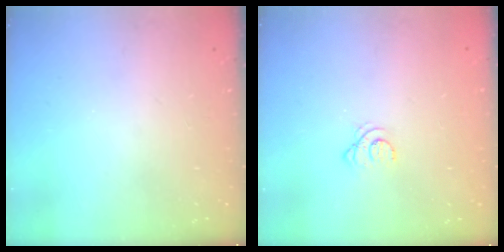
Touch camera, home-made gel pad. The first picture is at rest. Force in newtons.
{"total": 2.1, "press": 2.1, "slide": 0.3}